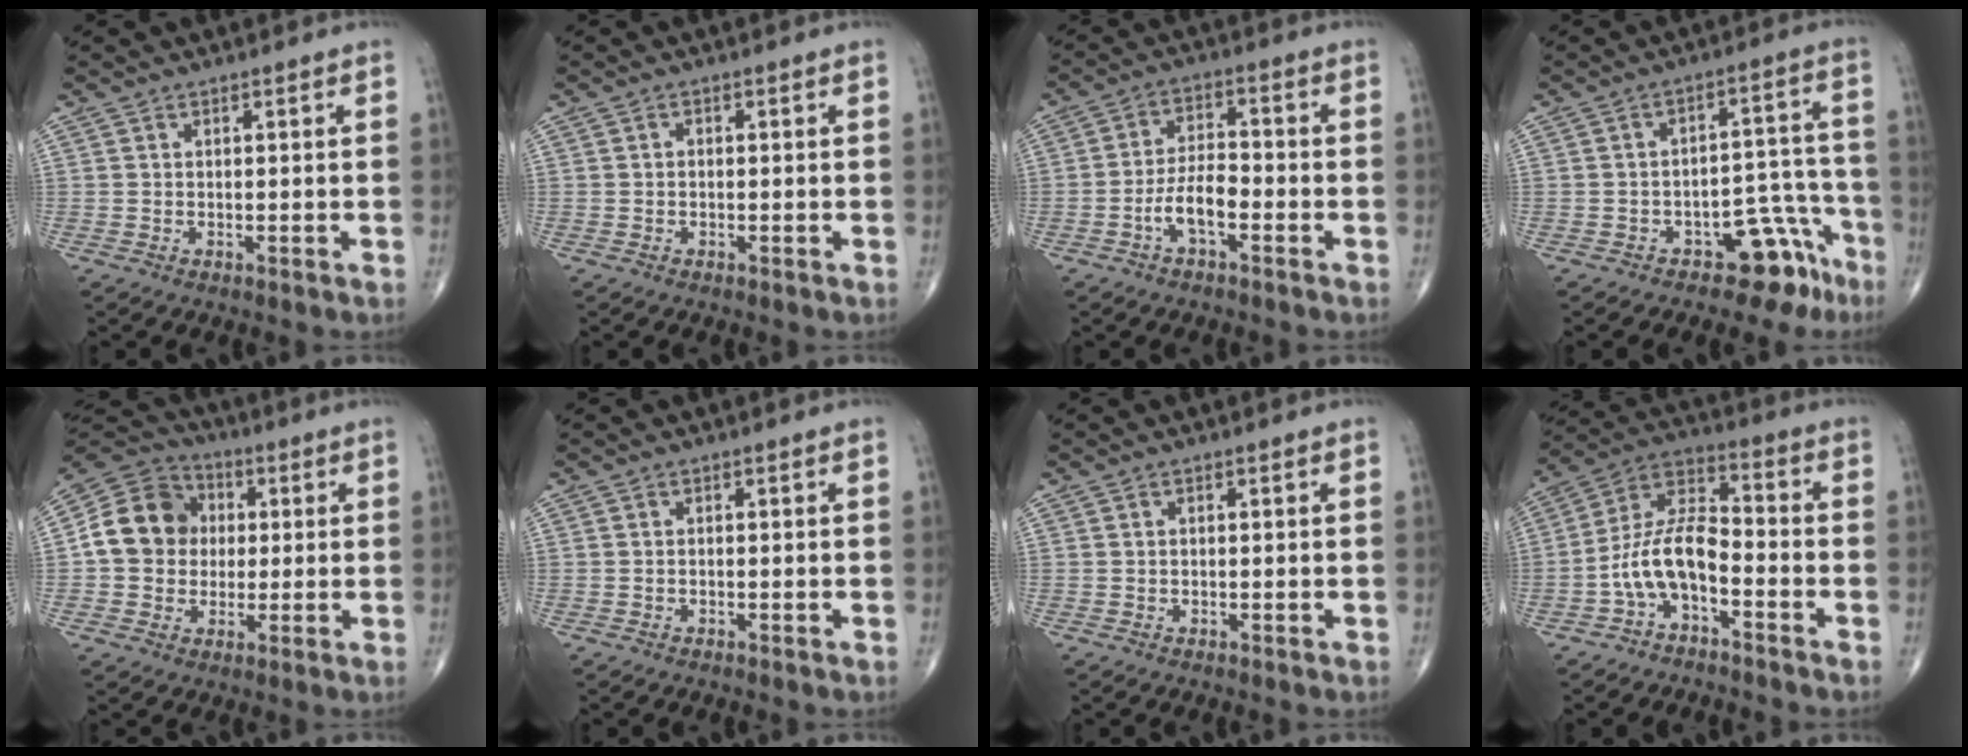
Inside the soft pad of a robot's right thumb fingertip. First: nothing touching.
{"total": 0.6, "force": [-0.1, 0.4, 0.4], "torque": [-0.005, 0.001, -0.006]}
{"total": 6.6, "force": [-2.8, 2.8, 5.3], "torque": [-0.096, 0.029, -0.055]}
{"total": 9.1, "force": [-6.1, 5.0, 4.5], "torque": [-0.013, 0.084, -0.085]}
{"total": 13.1, "force": [1.0, 11.4, 6.3], "torque": [-0.092, 0.023, 0.007]}
{"total": 0.0}
{"total": 0.0}
{"total": 10.4, "force": [-4.1, 4.9, 8.2], "torque": [-0.157, 0.063, -0.086]}